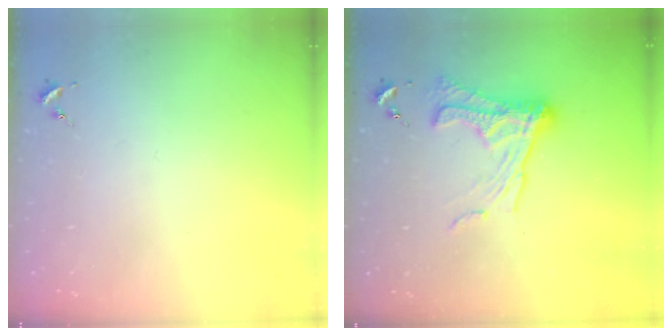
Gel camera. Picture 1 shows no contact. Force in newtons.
{"total": 15.5, "press": 15.5, "slide": 0.8}